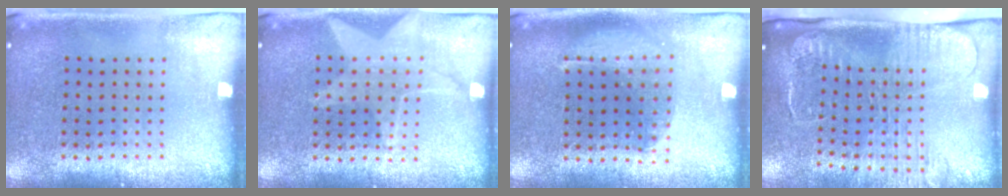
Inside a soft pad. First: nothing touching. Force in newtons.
{"total": 1.5, "press": 1.5, "slide": 0.1}
{"total": 1.4, "press": 1.4, "slide": 0.4}
{"total": 2.6, "press": 2.1, "slide": 1.7}